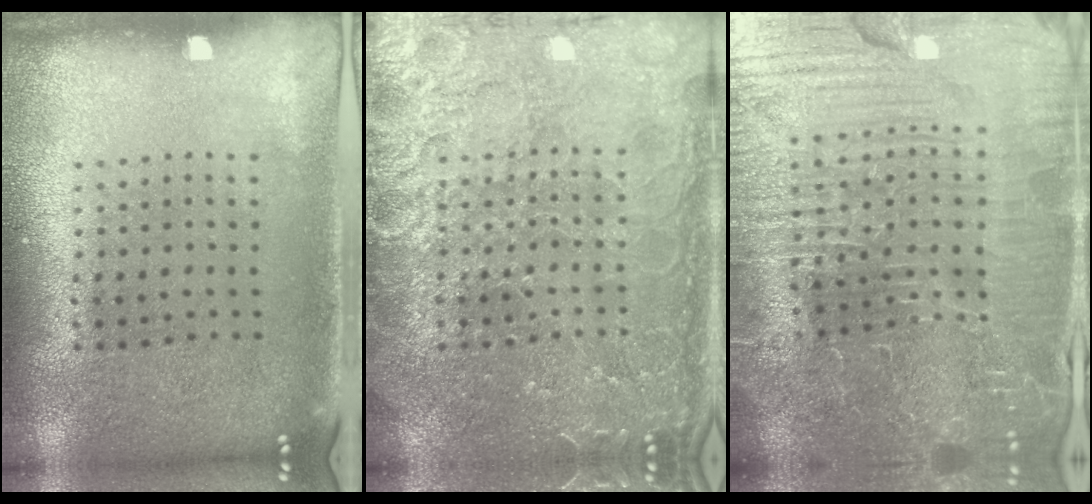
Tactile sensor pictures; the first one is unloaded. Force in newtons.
{"total": 4.1, "press": 4.0, "slide": 0.4}
{"total": 5.7, "press": 5.4, "slide": 1.7}